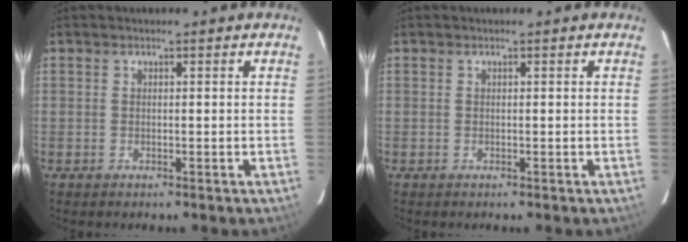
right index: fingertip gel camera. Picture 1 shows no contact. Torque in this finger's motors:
{"motor_torque": [0.00, 0.00, 0.01, 0.00]}